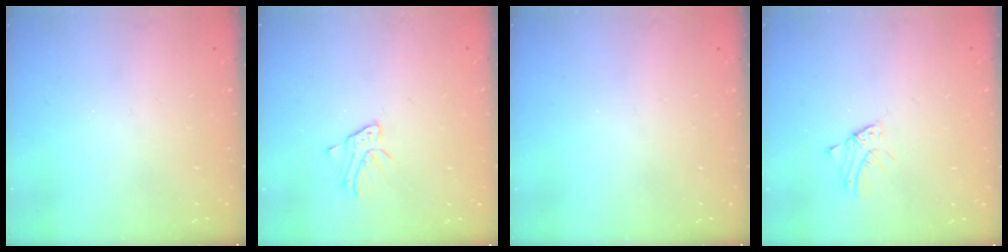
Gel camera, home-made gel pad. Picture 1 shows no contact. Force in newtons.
{"total": 3.9, "press": 3.9, "slide": 0.3}
{"total": 0.0}
{"total": 1.5, "press": 1.5, "slide": 0.0}